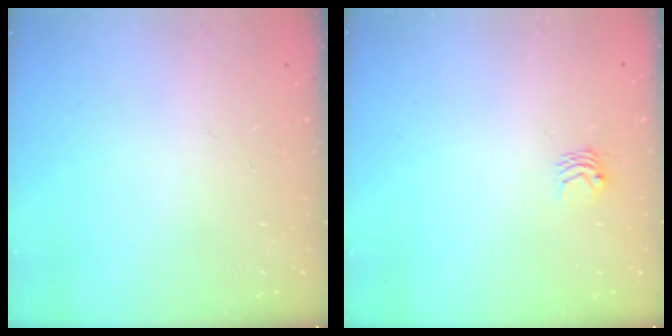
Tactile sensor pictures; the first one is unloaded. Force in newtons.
{"total": 3.0, "press": 3.0, "slide": 0.3}